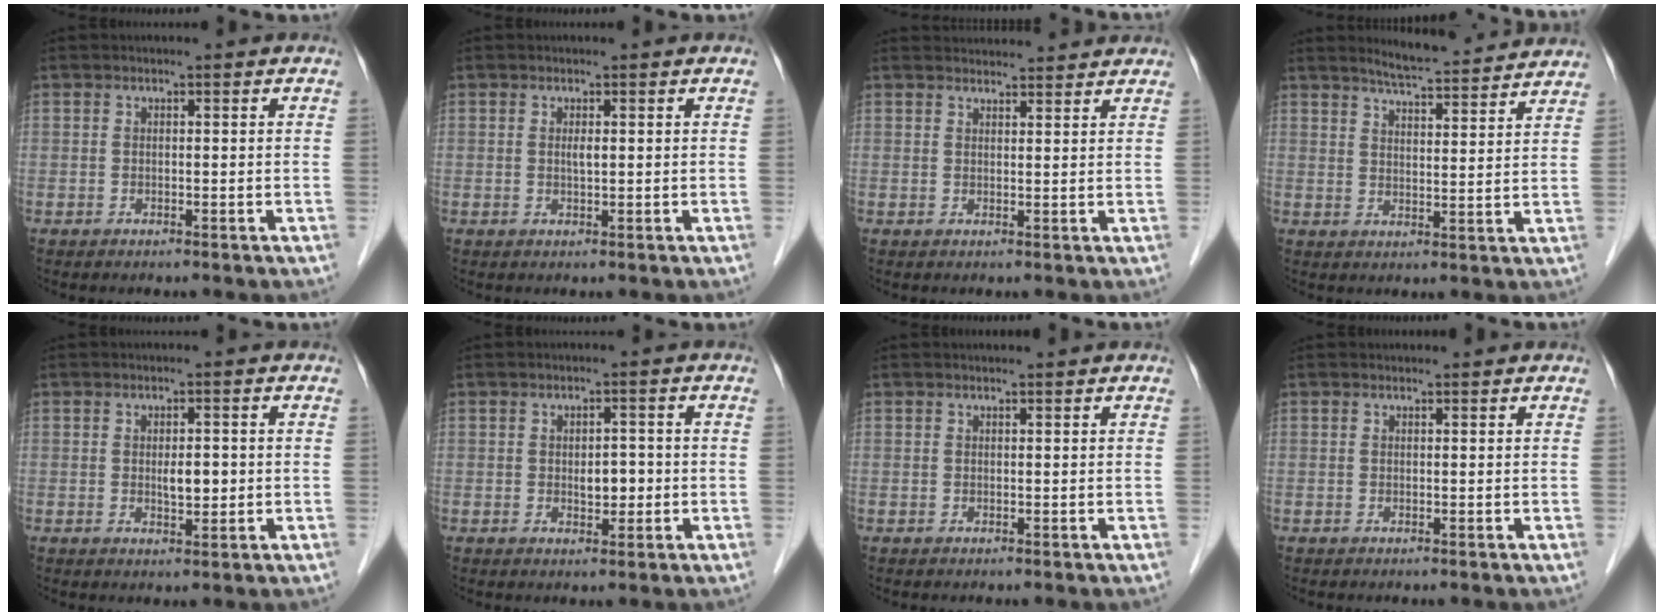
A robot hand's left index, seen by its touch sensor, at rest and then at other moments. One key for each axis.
{"total": 1.0, "fx": 0.2, "fy": 0.2, "fz": 0.9, "tx": -0.020, "ty": -0.001, "tz": 0.004}
{"total": 7.3, "fx": 7.2, "fy": 0.9, "fz": 1.0, "tx": -0.012, "ty": 0.027, "tz": 0.085}
{"total": 11.2, "fx": 10.6, "fy": 0.8, "fz": 3.5, "tx": -0.056, "ty": 0.008, "tz": 0.140}
{"total": 2.8, "fx": 0.0, "fy": 1.1, "fz": 2.6, "tx": -0.043, "ty": -0.001, "tz": 0.003}
{"total": 2.8, "fx": -0.3, "fy": 1.6, "fz": 2.3, "tx": -0.033, "ty": 0.001, "tz": 0.000}
{"total": 1.2, "fx": 1.1, "fy": 0.0, "fz": 0.4, "tx": -0.006, "ty": 0.010, "tz": 0.018}
{"total": 0.9, "fx": 0.9, "fy": 0.2, "fz": 0.0, "tx": -0.010, "ty": 0.007, "tz": 0.014}